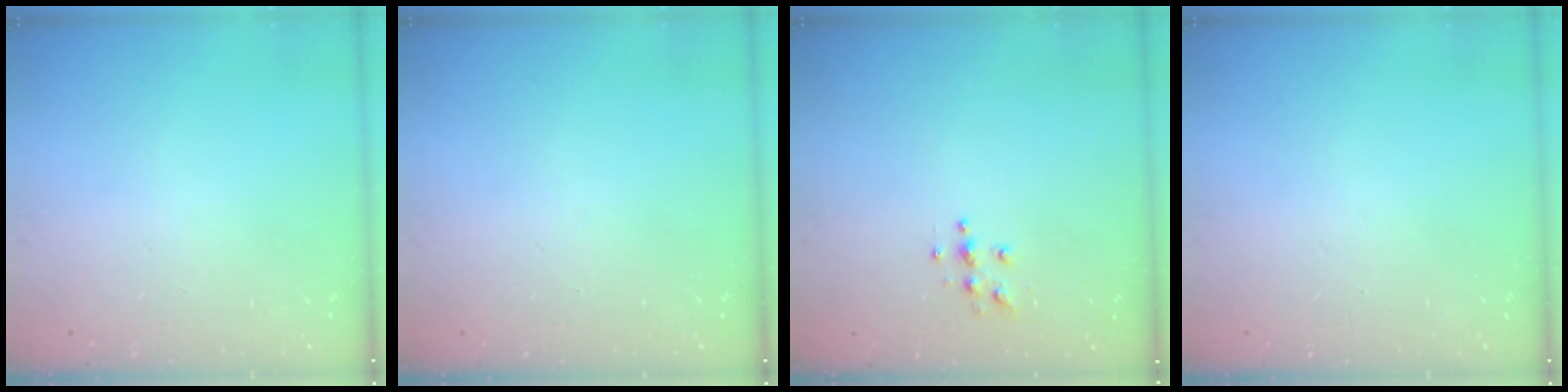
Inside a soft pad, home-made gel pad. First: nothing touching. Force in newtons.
{"total": 0.0}
{"total": 4.9, "press": 4.9, "slide": 0.2}
{"total": 0.0}